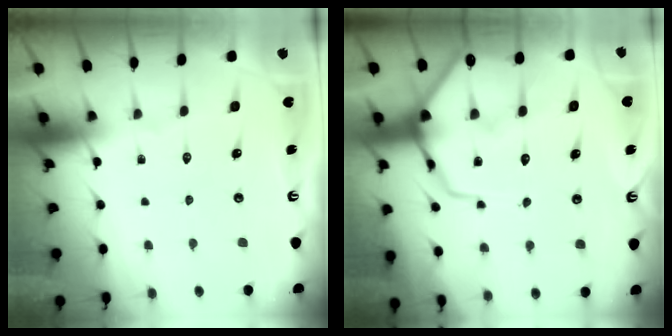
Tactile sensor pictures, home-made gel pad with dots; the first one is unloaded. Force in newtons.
{"total": 11.1, "press": 11.1, "slide": 1.1}